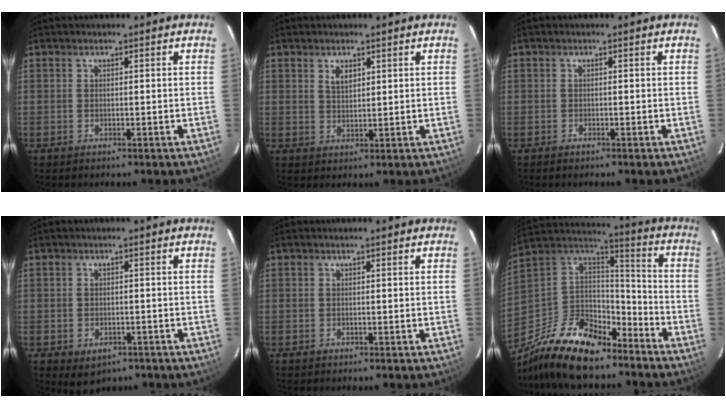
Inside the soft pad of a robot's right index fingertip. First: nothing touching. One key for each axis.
{"total": 2.7, "fx": 1.4, "fy": 1.5, "fz": 1.8, "tx": -0.029, "ty": 0.002, "tz": 0.027}
{"total": 0.5, "fx": -0.5, "fy": 0.1, "fz": 0.1, "tx": -0.004, "ty": -0.001, "tz": -0.010}
{"total": 4.1, "fx": -2.0, "fy": 3.0, "fz": 2.0, "tx": -0.040, "ty": -0.009, "tz": -0.018}
{"total": 0.0}
{"total": 21.2, "fx": -15.3, "fy": 10.1, "fz": 10.6, "tx": -0.240, "ty": 0.018, "tz": -0.258}